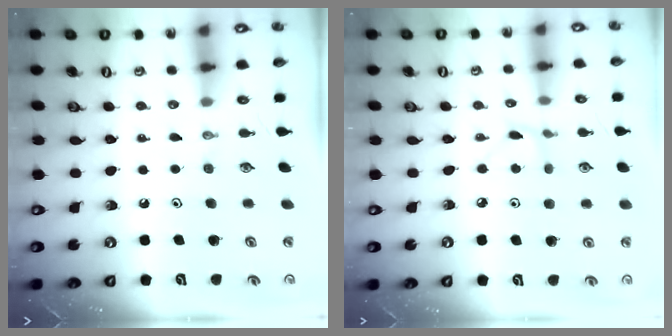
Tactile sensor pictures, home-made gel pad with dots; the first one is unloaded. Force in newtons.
{"total": 3.7, "press": 3.7, "slide": 0.4}